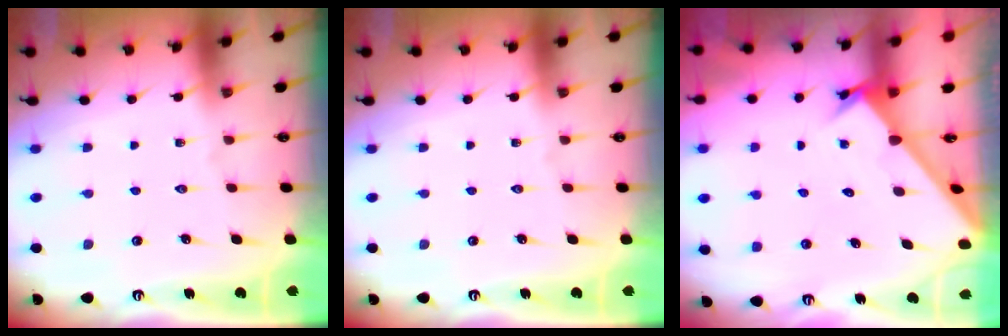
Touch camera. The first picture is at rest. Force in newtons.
{"total": 0.0}
{"total": 1.7, "press": 1.7, "slide": 0.1}